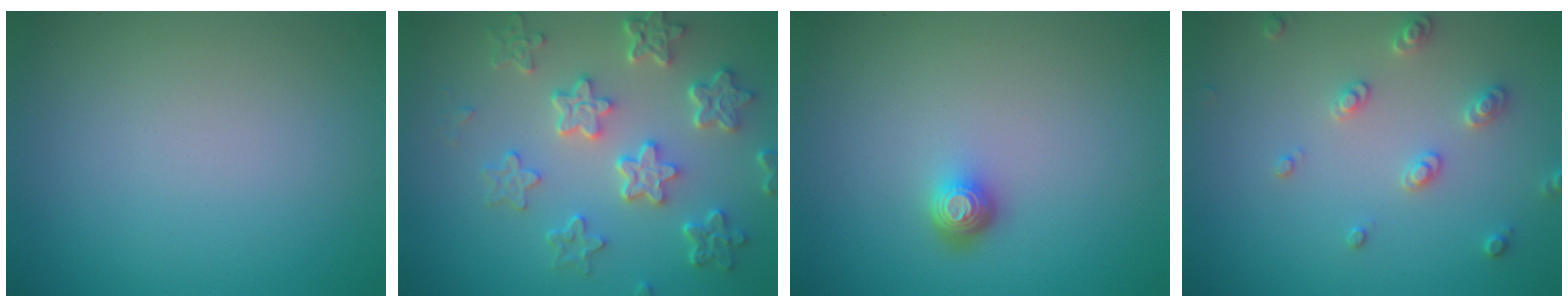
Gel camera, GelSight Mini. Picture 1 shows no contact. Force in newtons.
{"total": 6.2, "press": 4.7, "slide": 4.0}
{"total": 1.7, "press": 1.3, "slide": 1.1}
{"total": 2.5, "press": 2.4, "slide": 0.7}